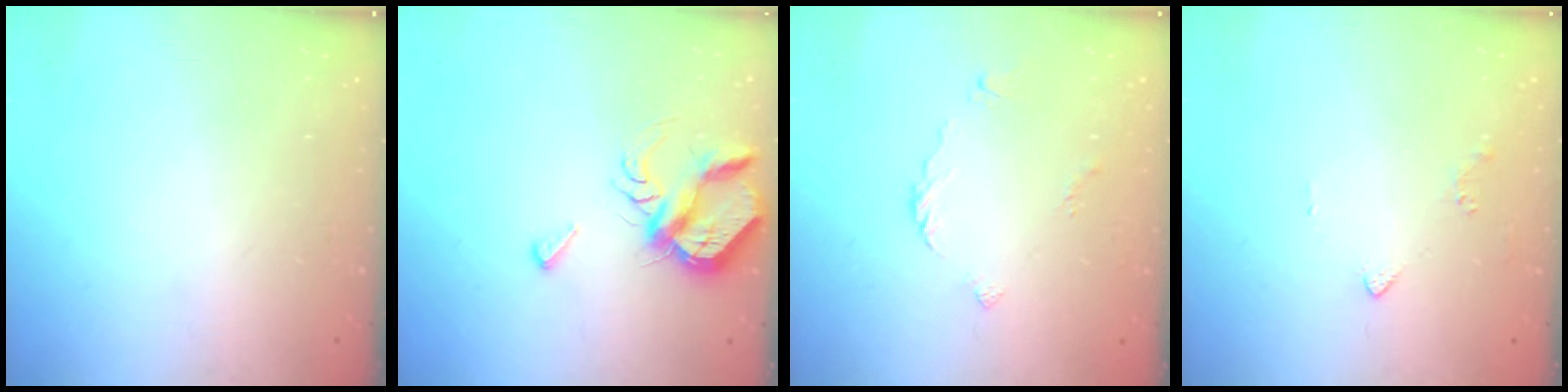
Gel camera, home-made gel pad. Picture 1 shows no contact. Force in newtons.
{"total": 6.8, "press": 6.7, "slide": 0.9}
{"total": 3.0, "press": 3.0, "slide": 0.4}
{"total": 1.8, "press": 1.7, "slide": 0.6}